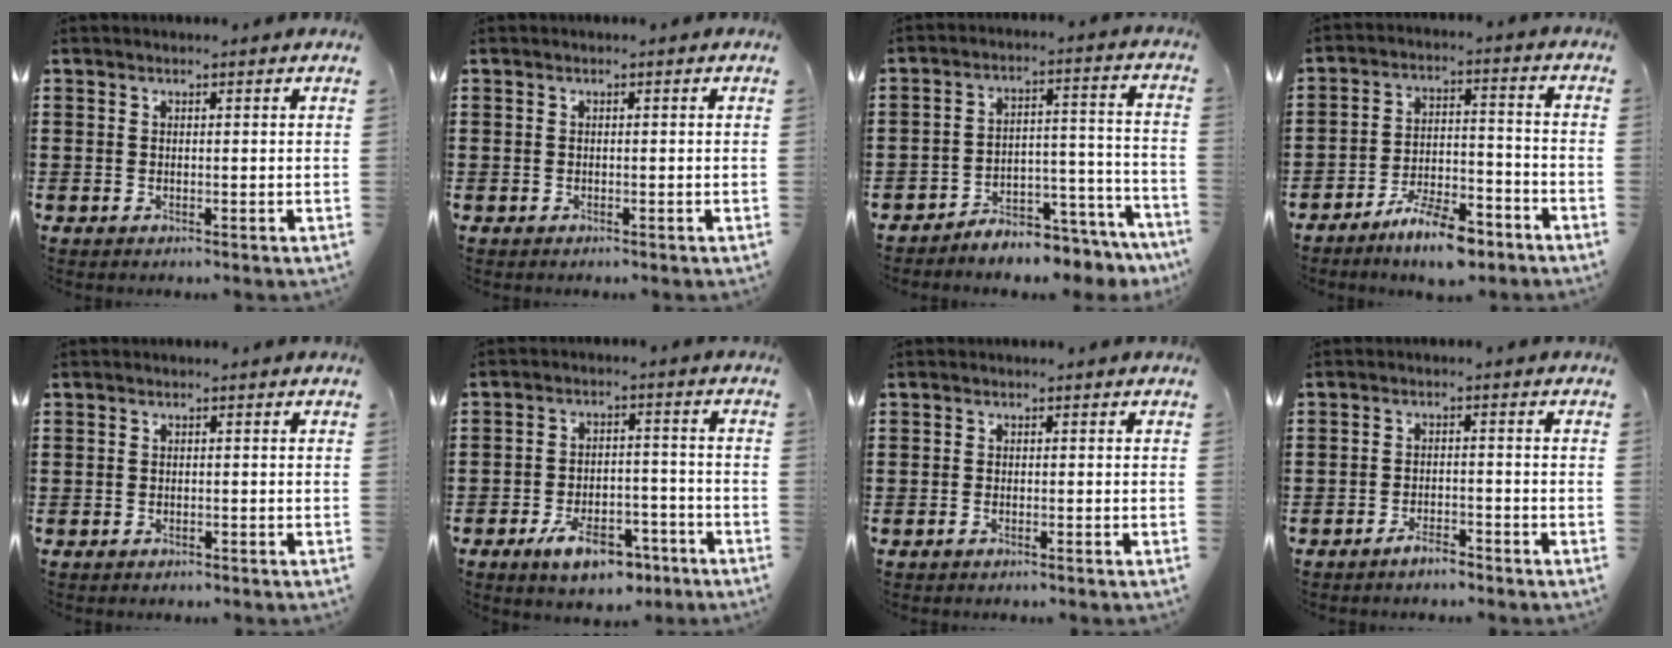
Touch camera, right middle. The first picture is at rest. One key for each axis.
{"total": 0.0}
{"total": 4.9, "fx": -4.8, "fy": 0.3, "fz": 0.6, "tx": -0.013, "ty": 0.008, "tz": -0.096}
{"total": 8.2, "fx": -6.9, "fy": 1.7, "fz": 4.0, "tx": -0.068, "ty": 0.014, "tz": -0.125}
{"total": 0.6, "fx": -0.5, "fy": 0.3, "fz": 0.0, "tx": -0.001, "ty": 0.000, "tz": -0.012}
{"total": 7.9, "fx": -5.4, "fy": 3.0, "fz": 4.9, "tx": -0.091, "ty": 0.009, "tz": -0.094}
{"total": 0.7, "fx": -0.5, "fy": 0.1, "fz": 0.5, "tx": -0.010, "ty": -0.002, "tz": -0.009}
{"total": 2.7, "fx": -2.4, "fy": 0.4, "fz": 1.1, "tx": -0.022, "ty": 0.002, "tz": -0.044}